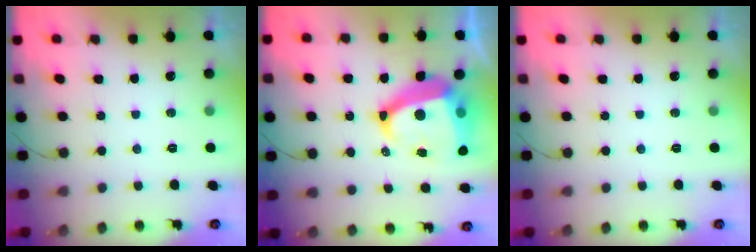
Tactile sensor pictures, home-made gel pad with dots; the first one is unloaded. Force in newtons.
{"total": 18.7, "press": 18.5, "slide": 2.3}
{"total": 0.0}